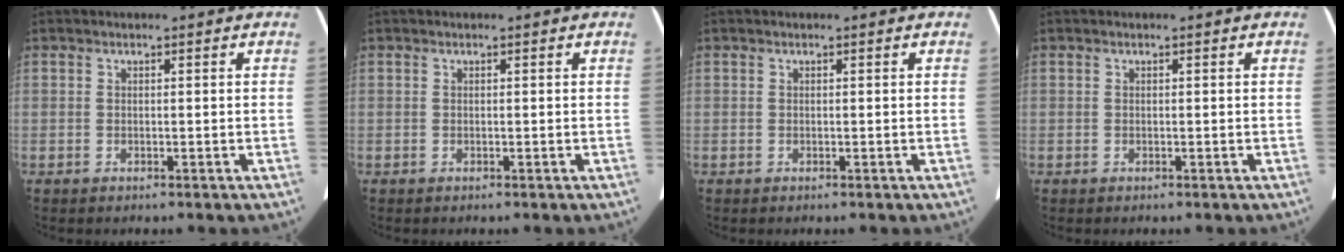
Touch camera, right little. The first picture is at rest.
{"total": 0.0}
{"total": 0.0}
{"total": 0.0}